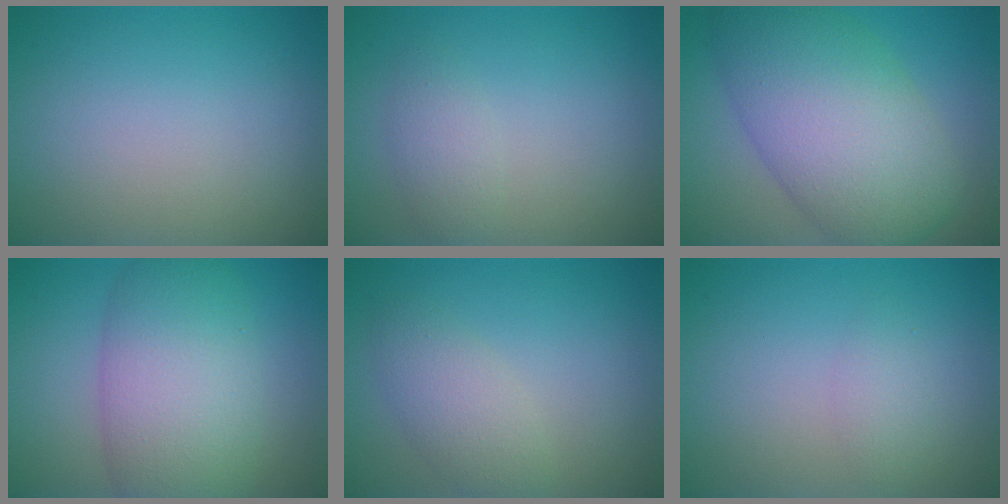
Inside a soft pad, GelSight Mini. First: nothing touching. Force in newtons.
{"total": 1.9, "press": 1.9, "slide": 0.1}
{"total": 10.8, "press": 10.8, "slide": 0.3}
{"total": 9.1, "press": 9.1, "slide": 0.3}
{"total": 3.0, "press": 3.0, "slide": 0.1}
{"total": 1.4, "press": 1.4, "slide": 0.1}